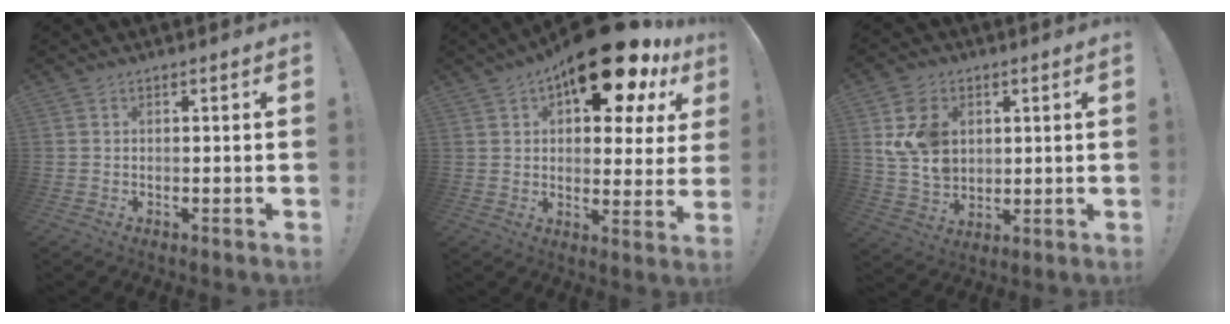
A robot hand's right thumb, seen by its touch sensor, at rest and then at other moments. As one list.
[{"total": 20.2, "force": [12.1, 8.3, 13.9], "torque": [-0.188, -0.079, 0.199]}, {"total": 13.0, "force": [4.0, 10.2, 6.9], "torque": [-0.126, -0.012, 0.082]}]